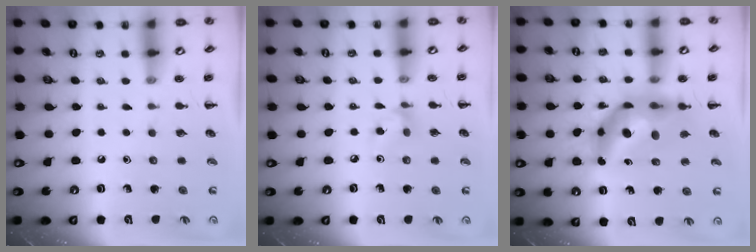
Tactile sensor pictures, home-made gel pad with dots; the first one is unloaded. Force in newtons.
{"total": 6.0, "press": 6.0, "slide": 0.9}
{"total": 11.8, "press": 11.2, "slide": 3.7}